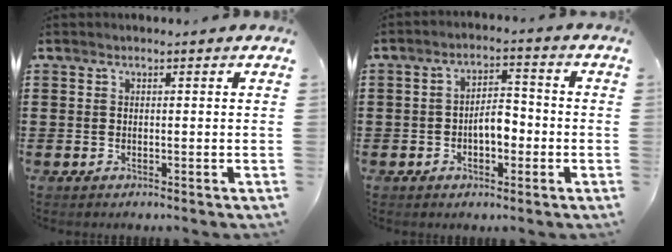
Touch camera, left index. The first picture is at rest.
{"total": 4.7, "force": [-1.1, 2.2, 4.0], "torque": [-0.063, 0.007, -0.024]}